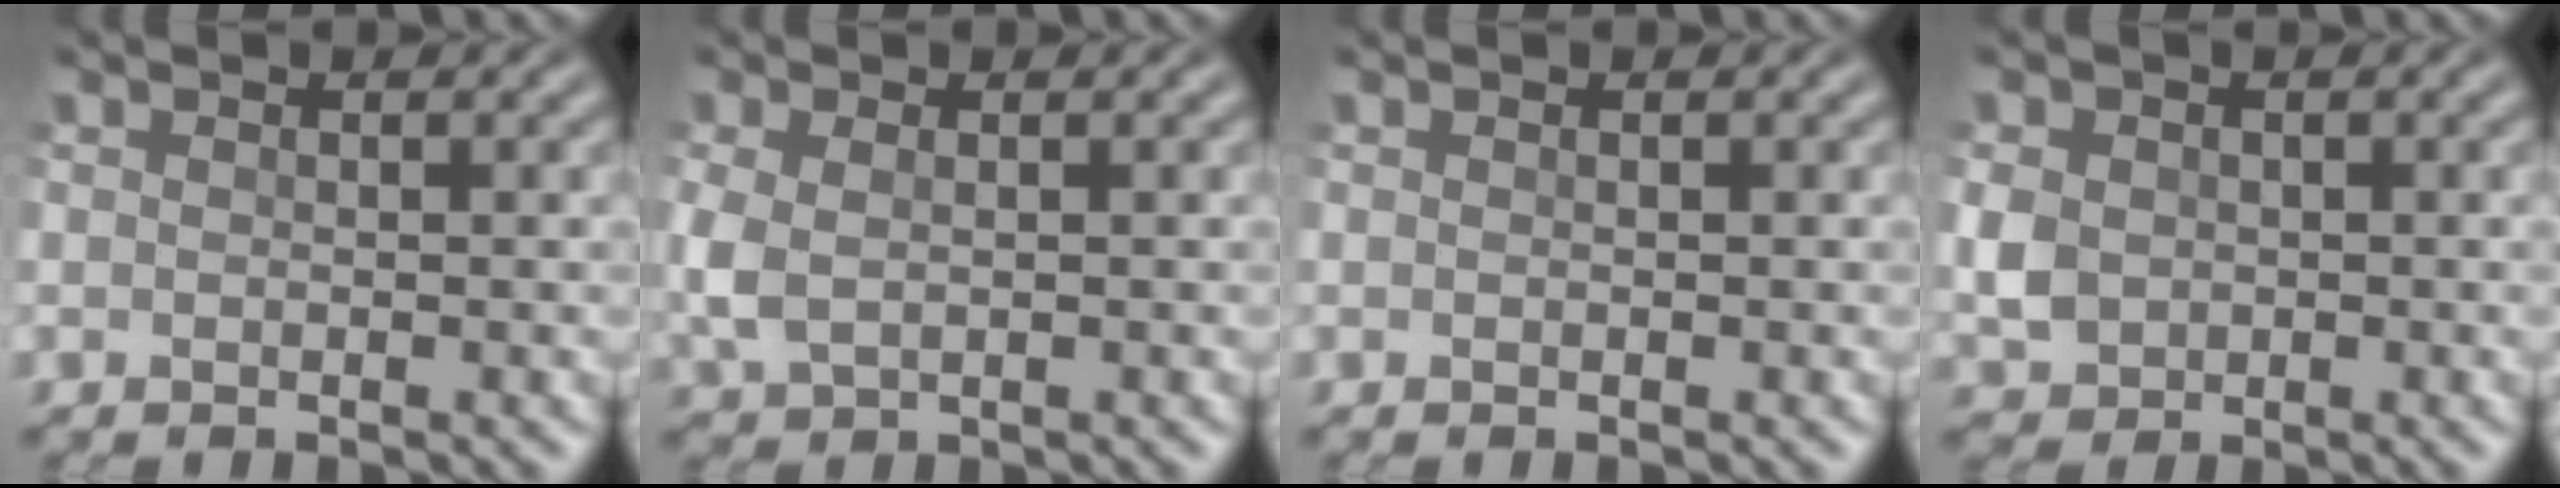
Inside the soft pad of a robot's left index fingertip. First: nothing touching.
{"total": 3.0, "force": [-0.4, 2.0, 2.2], "torque": [-0.059, -0.006, -0.003]}
{"total": 0.0}
{"total": 2.7, "force": [-0.4, 2.4, 1.3], "torque": [-0.032, 0.002, -0.009]}